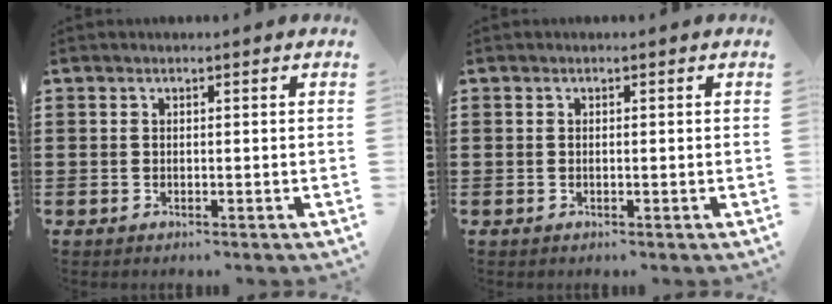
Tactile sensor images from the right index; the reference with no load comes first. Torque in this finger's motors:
{"motor_torque": [-0.16, 0.13, 0.00, -0.01]}